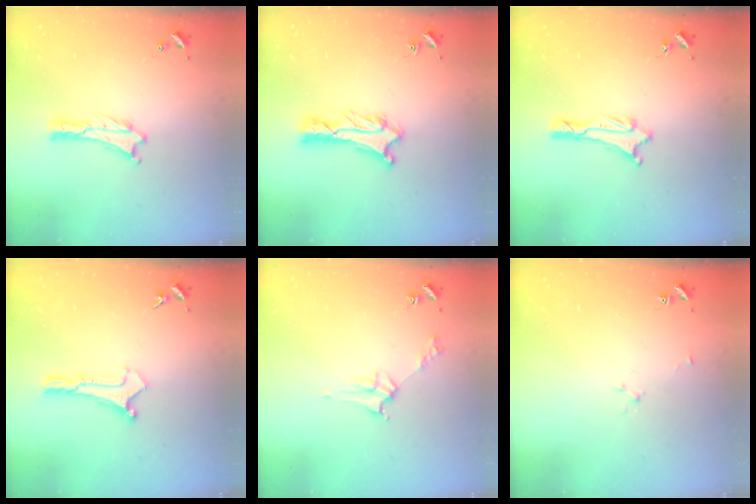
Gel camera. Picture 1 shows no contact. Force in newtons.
{"total": 1.2, "press": 1.1, "slide": 0.1}
{"total": 1.1, "press": 1.1, "slide": 0.1}
{"total": 0.0}
{"total": 2.8, "press": 2.8, "slide": 0.3}
{"total": 1.9, "press": 1.9, "slide": 0.3}